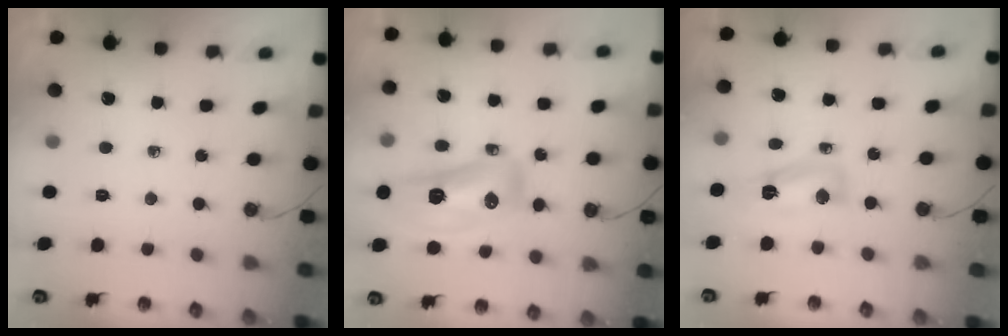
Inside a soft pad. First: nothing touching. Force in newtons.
{"total": 15.2, "press": 15.1, "slide": 2.0}
{"total": 14.1, "press": 8.6, "slide": 11.2}